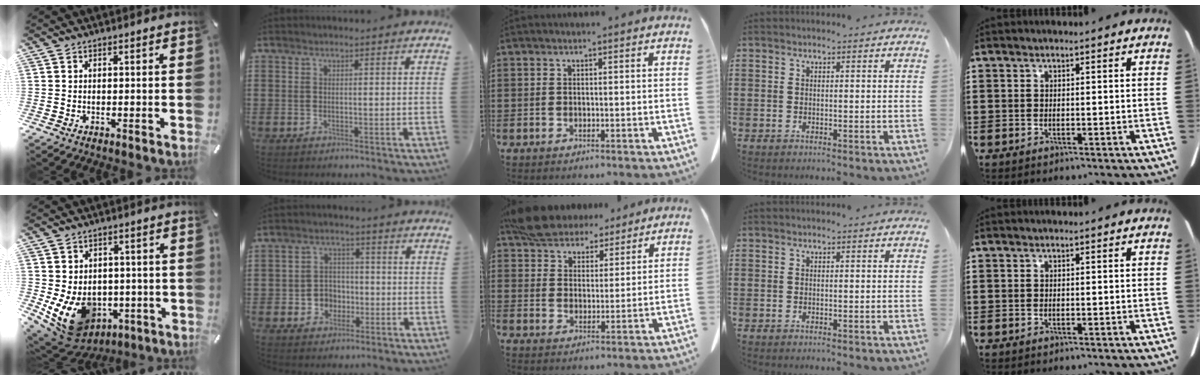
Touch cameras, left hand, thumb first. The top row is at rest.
{"thumb": {"total": 11.3, "force": [-2.7, 9.4, 5.7], "torque": [-0.122, -0.003, -0.042]}, "index": {"total": 4.4, "force": [-1.5, 3.9, 1.4], "torque": [-0.038, 0.010, -0.030]}, "middle": {"total": 7.3, "force": [6.7, 2.6, 1.6], "torque": [-0.060, -0.014, 0.128]}}